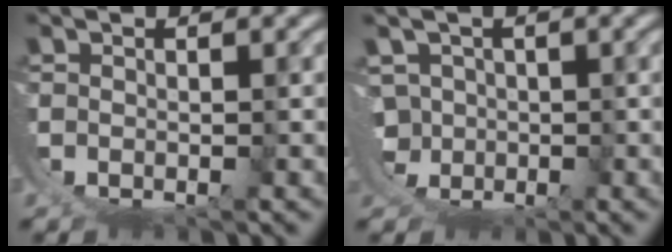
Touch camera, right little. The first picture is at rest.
{"total": 7.8, "force": [-1.3, 7.1, 2.8], "torque": [-0.084, -0.040, -0.017]}